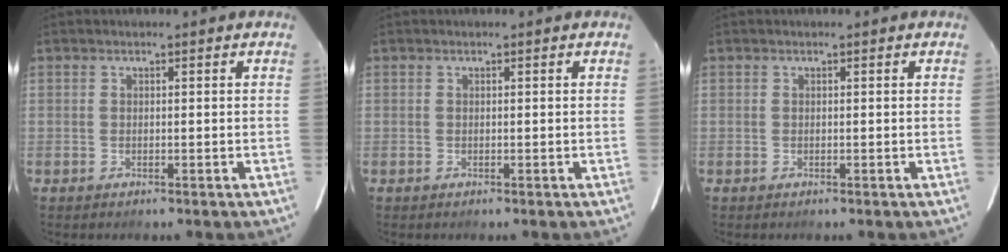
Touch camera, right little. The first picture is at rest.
{"total": 0.0}
{"total": 0.0}